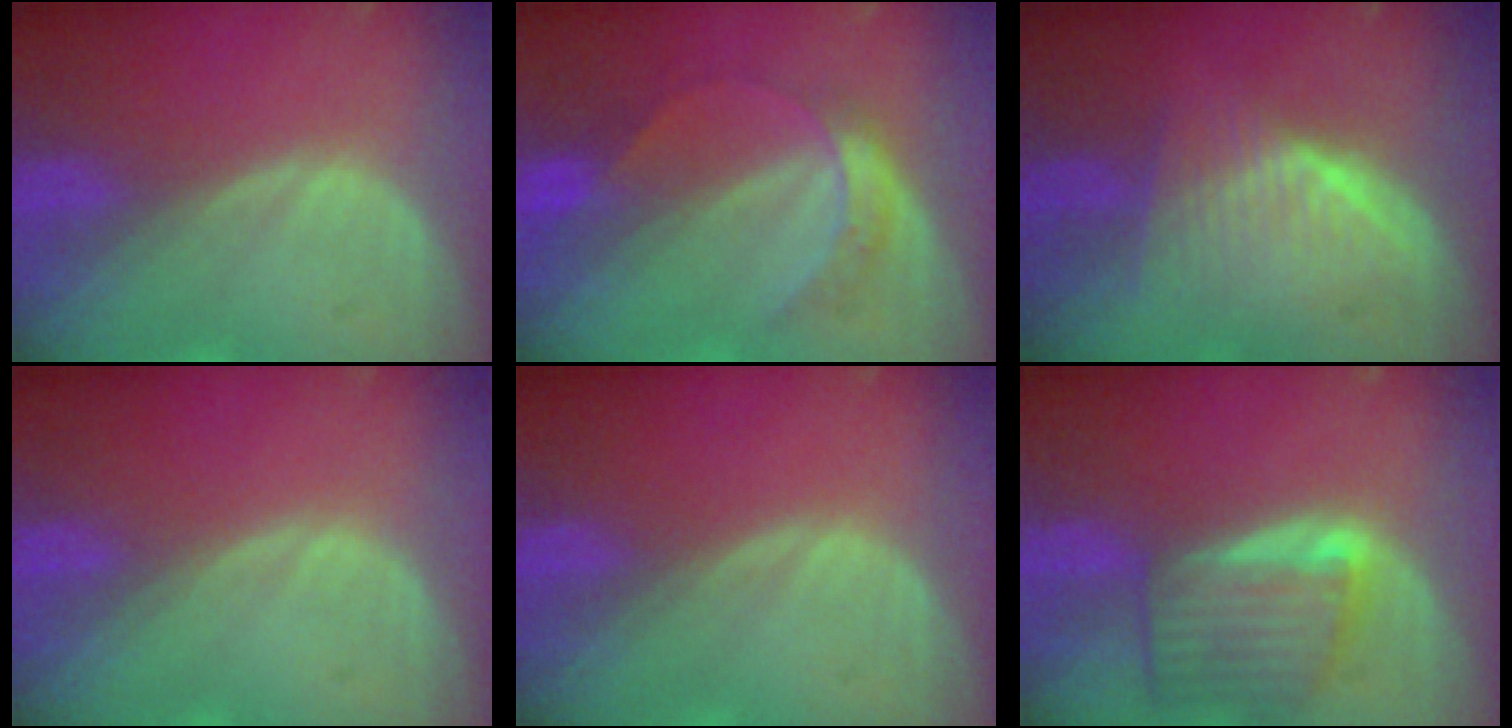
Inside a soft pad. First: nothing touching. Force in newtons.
{"total": 4.8, "press": 4.7, "slide": 0.5}
{"total": 6.3, "press": 6.1, "slide": 1.6}
{"total": 0.0}
{"total": 0.0}
{"total": 7.8, "press": 7.1, "slide": 3.2}